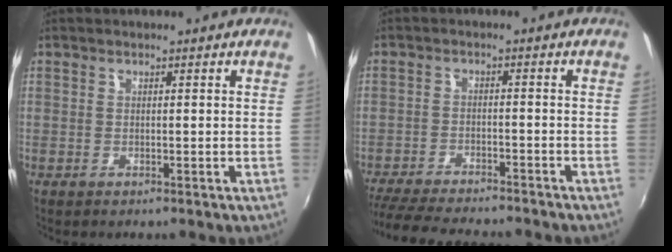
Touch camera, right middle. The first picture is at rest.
{"total": 15.1, "force": [-13.3, 2.7, 6.6], "torque": [-0.144, -0.030, -0.206]}